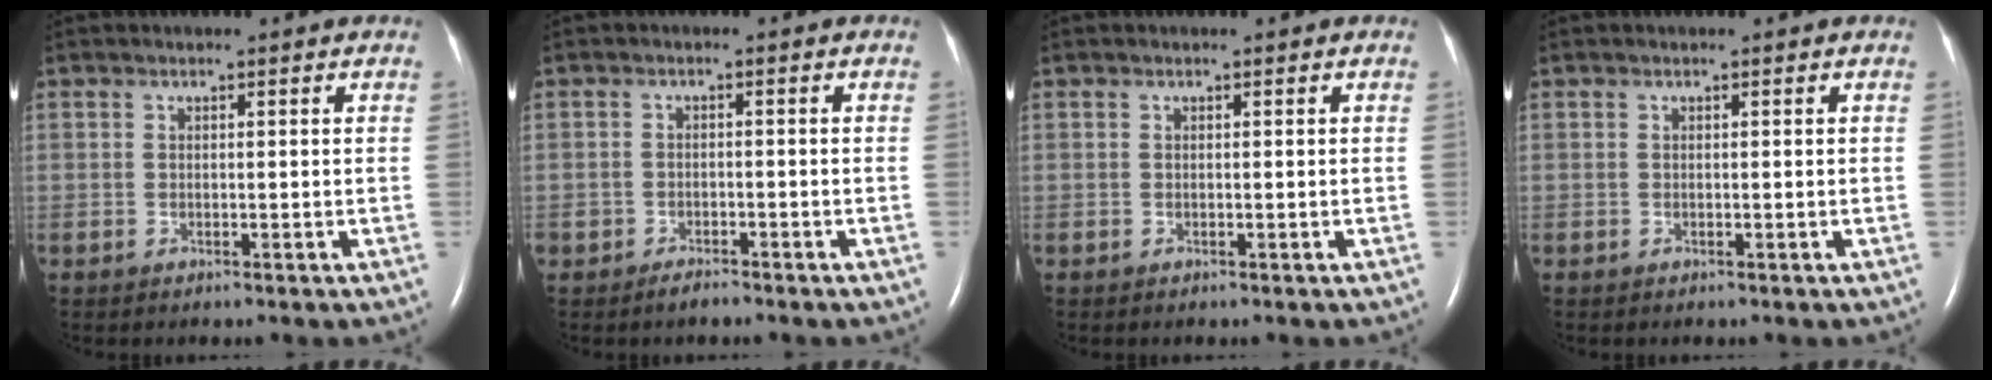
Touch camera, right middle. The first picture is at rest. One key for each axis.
{"total": 1.7, "fx": -1.5, "fy": 0.7, "fz": 0.4, "tx": -0.012, "ty": 0.000, "tz": -0.022}
{"total": 0.0}
{"total": 0.0}